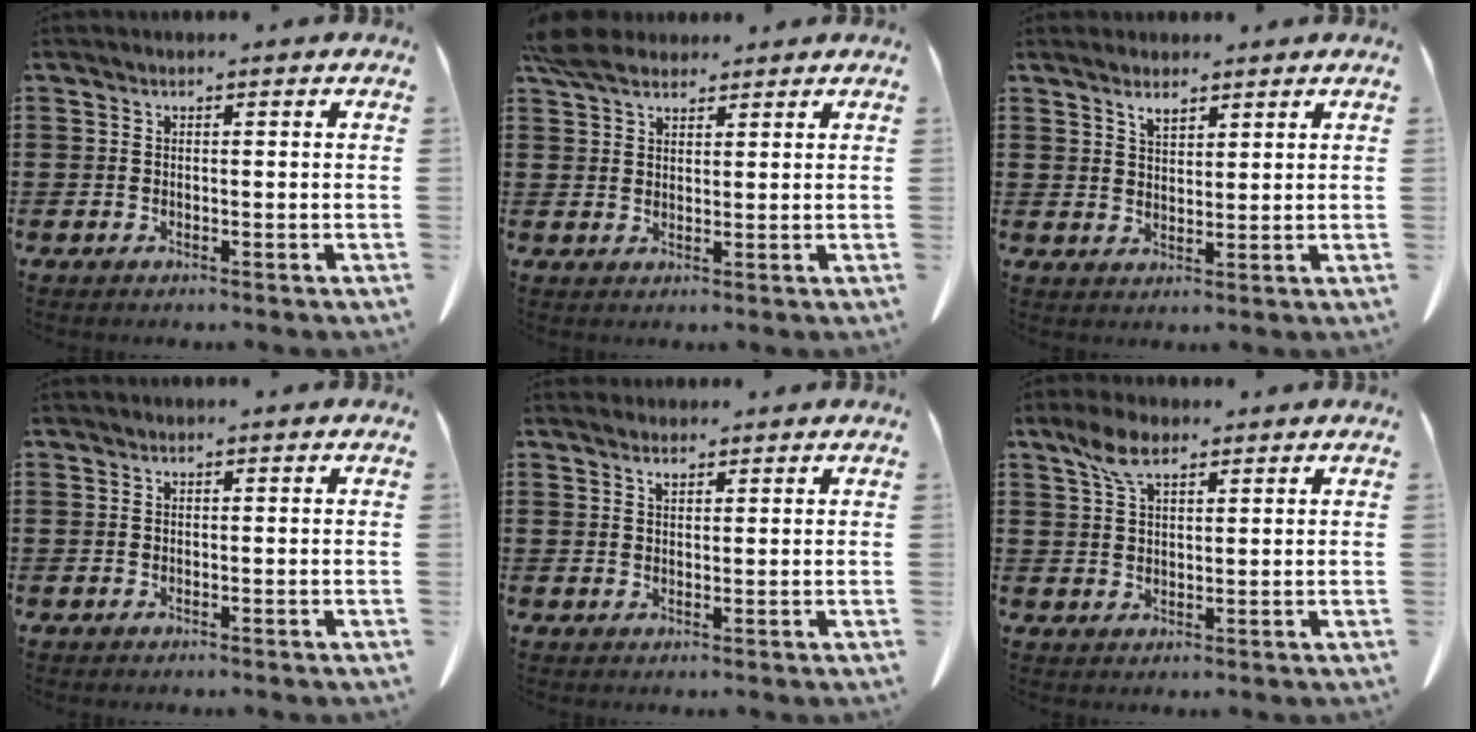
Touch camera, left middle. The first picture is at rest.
{"total": 5.0, "force": [4.1, 2.1, 1.9], "torque": [-0.050, 0.000, 0.080]}
{"total": 2.6, "force": [2.1, 1.0, 1.2], "torque": [-0.027, 0.003, 0.038]}
{"total": 0.0}
{"total": 1.5, "force": [1.3, 0.6, 0.5], "torque": [-0.013, 0.002, 0.024]}
{"total": 5.4, "force": [3.1, 2.4, 3.7], "torque": [-0.082, 0.009, 0.056]}